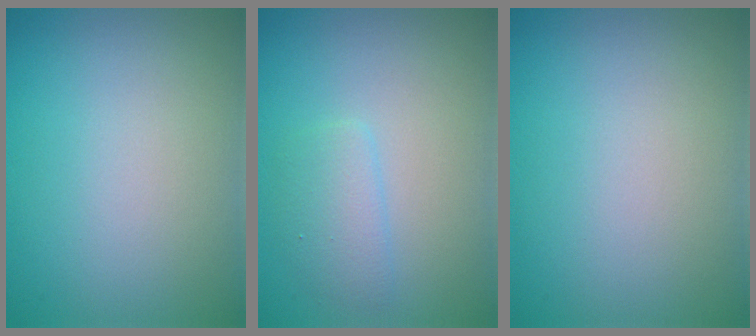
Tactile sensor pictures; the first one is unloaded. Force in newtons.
{"total": 1.9, "press": 1.9, "slide": 0.1}
{"total": 0.0}